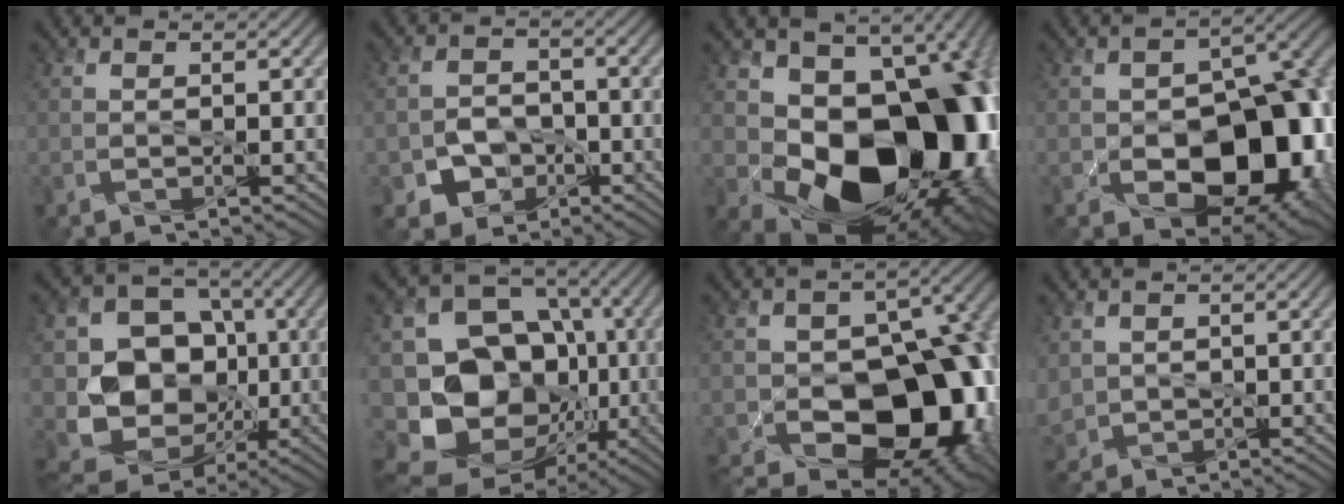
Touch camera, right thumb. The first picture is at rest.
{"total": 5.0, "force": [-2.2, 3.9, 2.1], "torque": [-0.036, -0.004, -0.047]}
{"total": 19.8, "force": [-1.5, 14.4, 13.5], "torque": [-0.164, -0.069, 0.021]}
{"total": 14.8, "force": [-3.7, 9.5, 10.7], "torque": [-0.121, -0.017, -0.059]}
{"total": 12.5, "force": [-1.0, 10.7, 6.3], "torque": [-0.121, -0.026, -0.033]}
{"total": 19.3, "force": [-5.5, 15.9, 9.5], "torque": [-0.207, -0.026, -0.098]}
{"total": 18.2, "force": [-7.8, 12.0, 11.2], "torque": [-0.152, -0.010, -0.113]}
{"total": 3.4, "force": [0.7, 3.0, 1.4], "torque": [-0.055, -0.010, 0.013]}